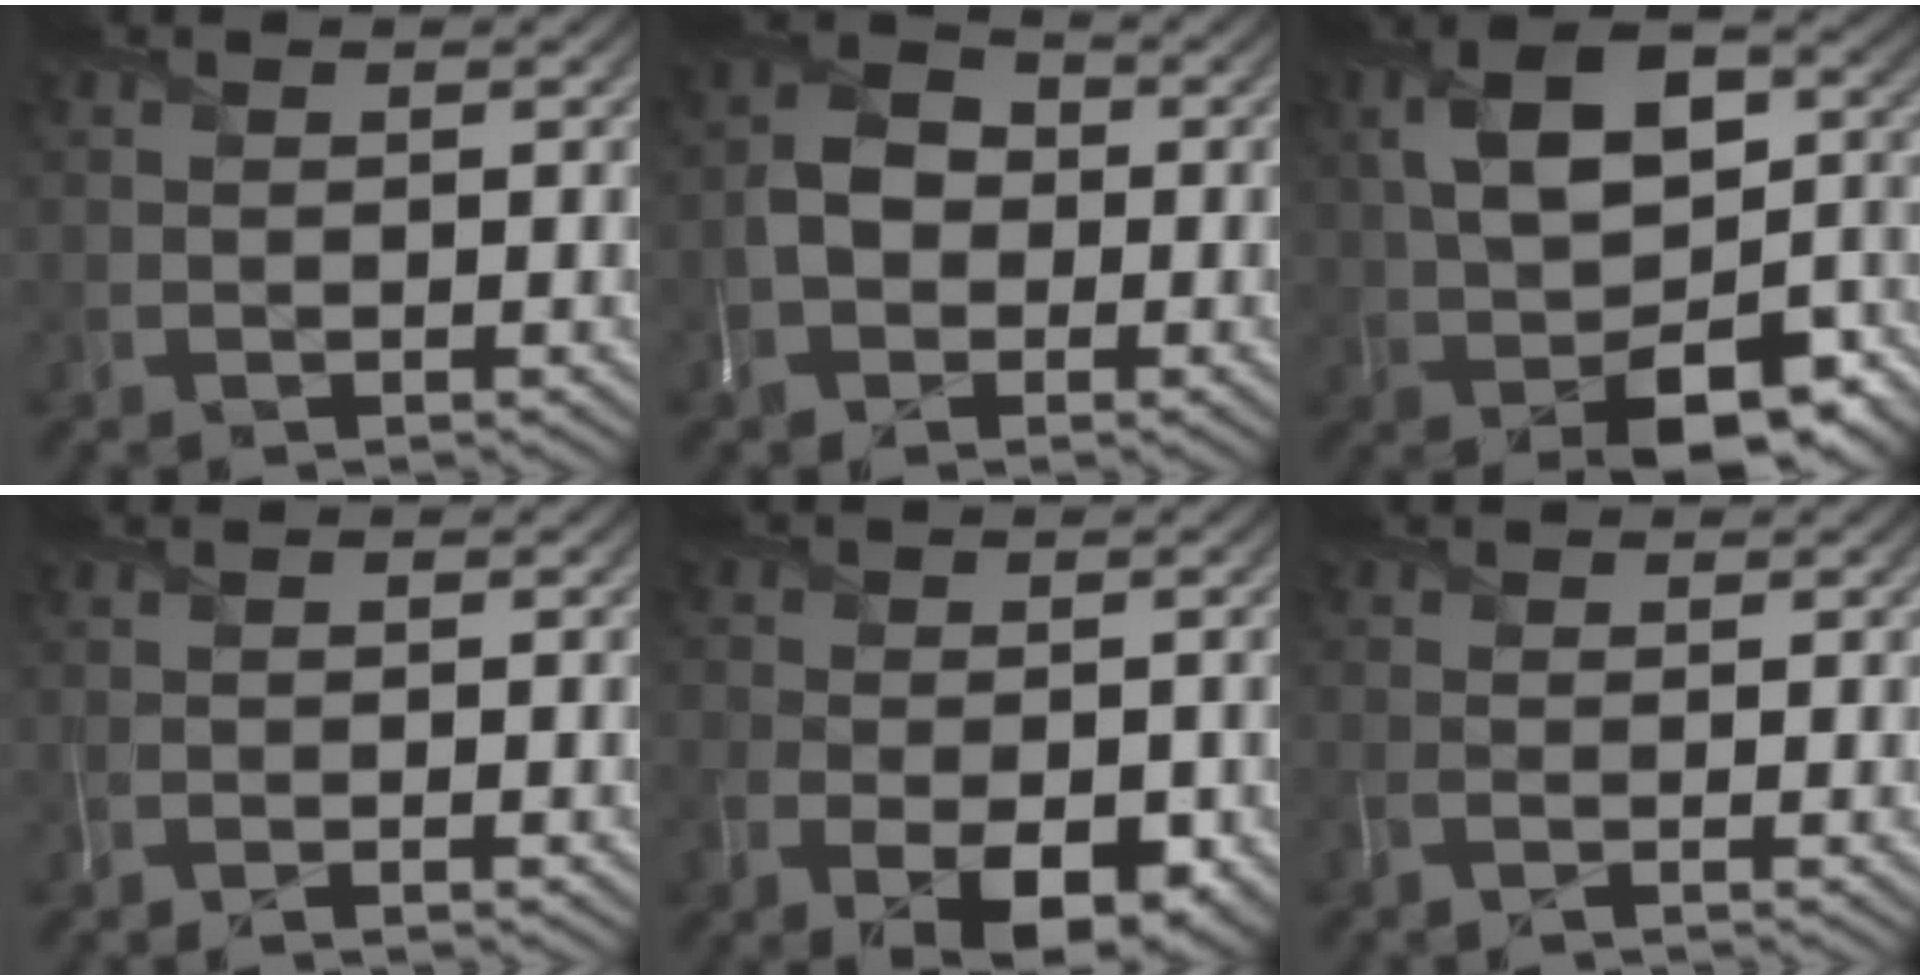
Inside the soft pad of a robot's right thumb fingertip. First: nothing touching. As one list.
[{"total": 5.1, "force": [-1.4, 3.9, 2.9], "torque": [-0.064, 0.003, -0.036]}, {"total": 16.4, "force": [-2.4, 8.7, 13.7], "torque": [-0.230, 0.002, -0.034]}, {"total": 1.3, "force": [-0.3, 0.2, 1.2], "torque": [-0.024, 0.002, -0.008]}, {"total": 9.0, "force": [-3.6, 5.5, 6.2], "torque": [-0.101, -0.020, -0.045]}, {"total": 1.1, "force": [-0.4, 0.0, 1.1], "torque": [-0.029, -0.001, -0.014]}]